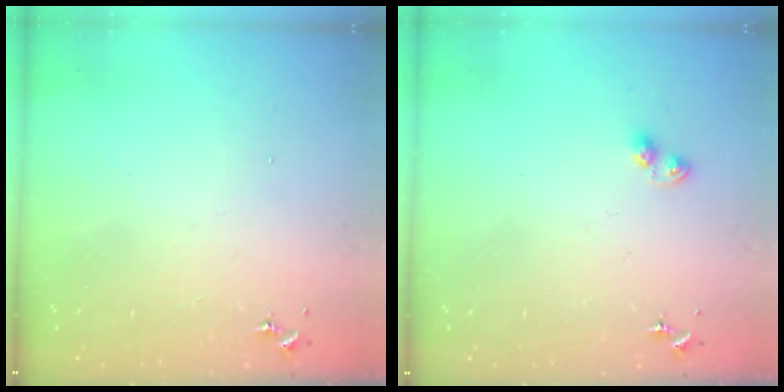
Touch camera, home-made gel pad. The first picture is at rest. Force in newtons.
{"total": 5.0, "press": 4.9, "slide": 0.7}